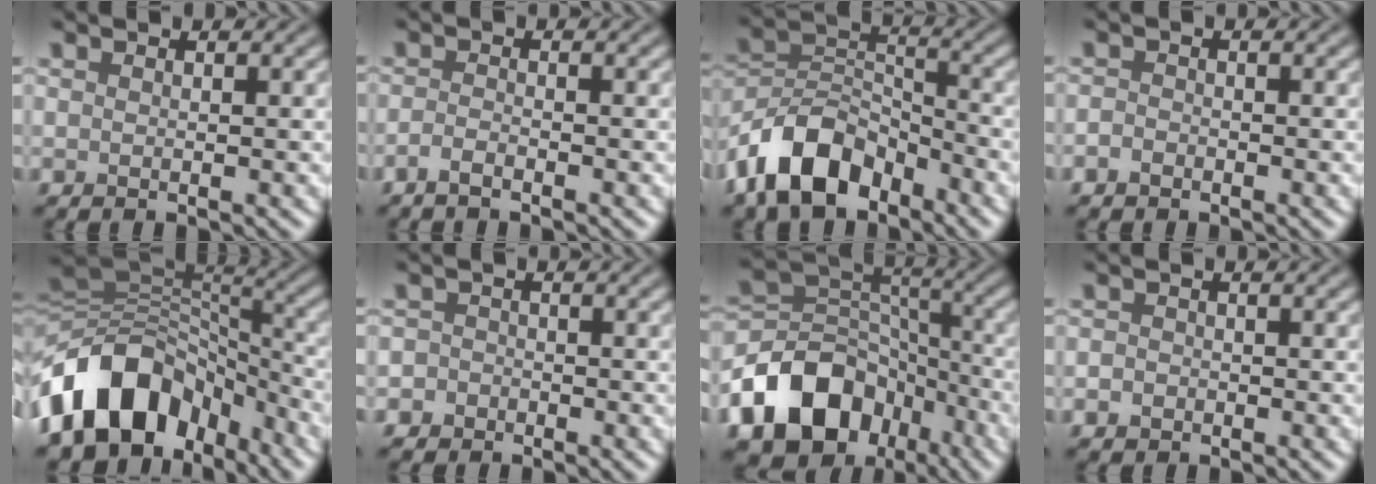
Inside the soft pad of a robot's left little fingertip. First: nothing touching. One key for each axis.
{"total": 1.2, "fx": -0.9, "fy": 0.3, "fz": 0.8, "tx": -0.018, "ty": 0.002, "tz": -0.021}
{"total": 9.0, "fx": -5.8, "fy": 4.9, "fz": 4.8, "tx": -0.087, "ty": 0.005, "tz": -0.122}
{"total": 1.1, "fx": -0.8, "fy": 0.7, "fz": 0.3, "tx": -0.004, "ty": 0.001, "tz": -0.017}
{"total": 13.2, "fx": -6.6, "fy": 8.9, "fz": 7.1, "tx": -0.134, "ty": 0.014, "tz": -0.121}
{"total": 2.4, "fx": -1.2, "fy": 2.1, "fz": 0.2, "tx": 0.025, "ty": 0.007, "tz": -0.034}
{"total": 13.2, "fx": -6.9, "fy": 9.5, "fz": 6.1, "tx": -0.131, "ty": 0.005, "tz": -0.122}
{"total": 1.2, "fx": -0.5, "fy": 1.0, "fz": 0.4, "tx": -0.002, "ty": -0.002, "tz": -0.012}